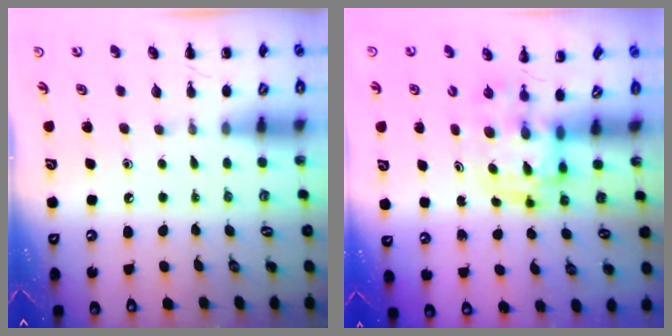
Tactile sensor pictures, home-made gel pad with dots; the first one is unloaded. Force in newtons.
{"total": 3.0, "press": 3.0, "slide": 0.5}